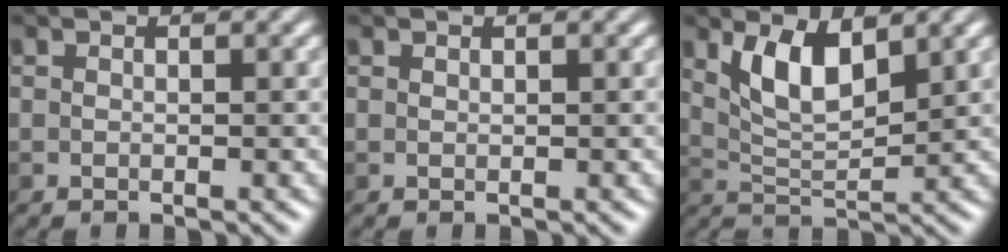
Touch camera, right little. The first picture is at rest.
{"total": 0.0}
{"total": 4.3, "force": [2.1, 1.6, 3.4], "torque": [-0.069, -0.004, 0.042]}